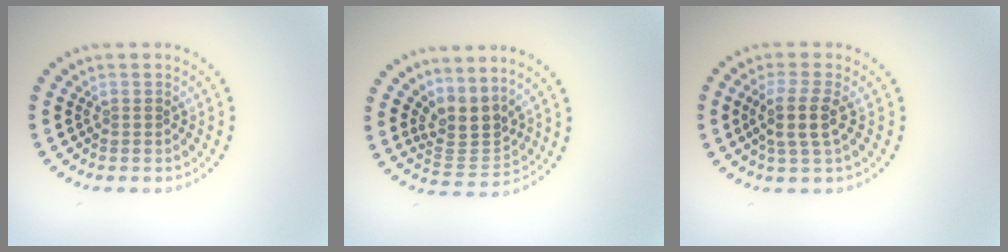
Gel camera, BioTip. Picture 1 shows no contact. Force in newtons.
{"total": 3.3, "press": 2.4, "slide": 2.3}
{"total": 2.9, "press": 2.4, "slide": 1.7}